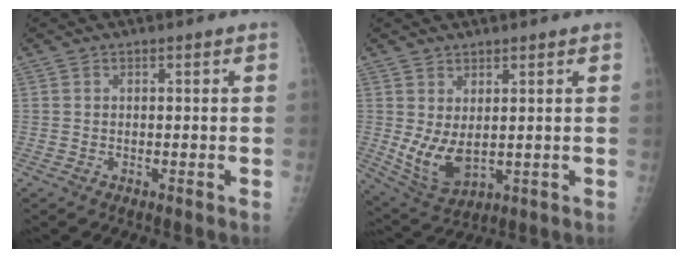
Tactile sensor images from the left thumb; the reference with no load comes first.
{"total": 7.8, "force": [1.0, 4.2, 6.5], "torque": [-0.114, -0.021, 0.038]}